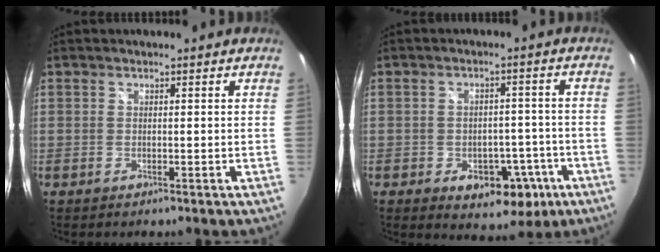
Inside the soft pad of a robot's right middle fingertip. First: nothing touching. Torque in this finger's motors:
{"motor_torque": [0.53, -0.28, 0.11, 0.05]}